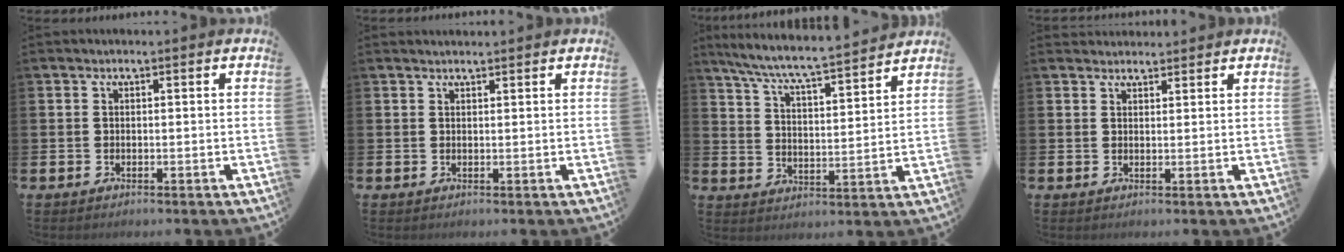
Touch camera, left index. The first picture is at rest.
{"total": 0.9, "force": [0.9, 0.2, 0.0], "torque": [0.012, -0.004, 0.015]}
{"total": 7.2, "force": [6.9, 0.0, 2.3], "torque": [-0.073, -0.054, 0.117]}
{"total": 2.0, "force": [1.9, 0.6, -0.1], "torque": [0.011, -0.007, 0.034]}